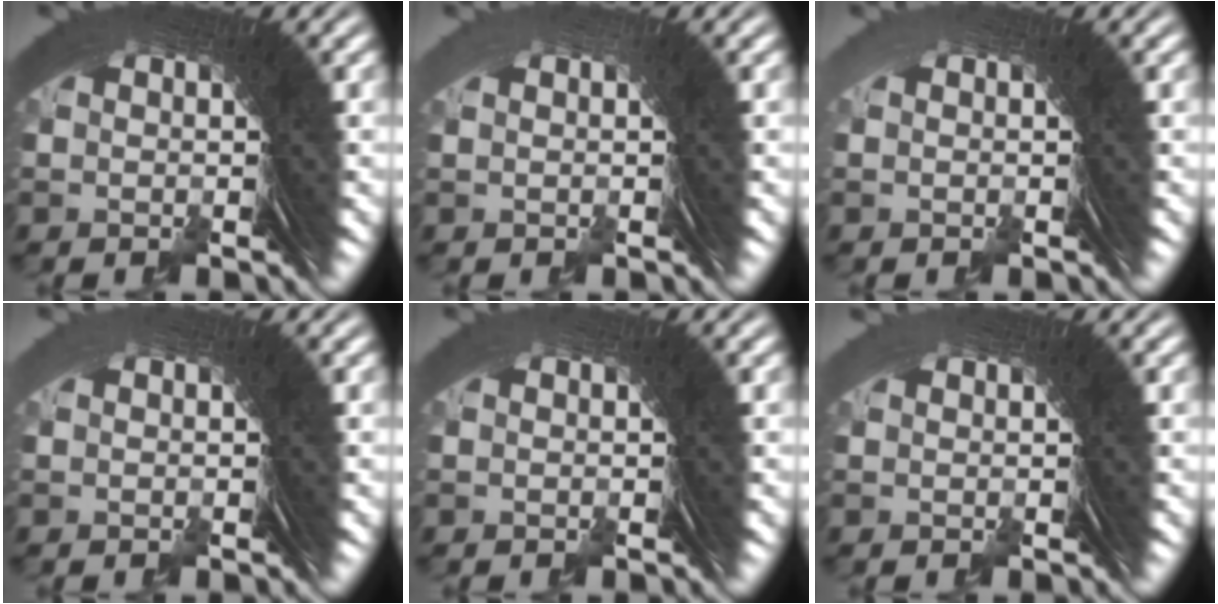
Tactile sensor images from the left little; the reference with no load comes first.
{"total": 1.5, "force": [-0.5, -1.0, -1.1], "torque": [0.028, 0.006, -0.005]}
{"total": 1.4, "force": [-0.6, -0.9, -0.9], "torque": [0.021, 0.000, -0.005]}
{"total": 1.2, "force": [-0.4, -0.7, -0.9], "torque": [0.023, 0.003, -0.006]}
{"total": 0.8, "force": [-0.3, -0.5, -0.6], "torque": [0.013, 0.001, -0.005]}
{"total": 0.9, "force": [0.1, -0.5, -0.7], "torque": [0.024, 0.006, 0.000]}